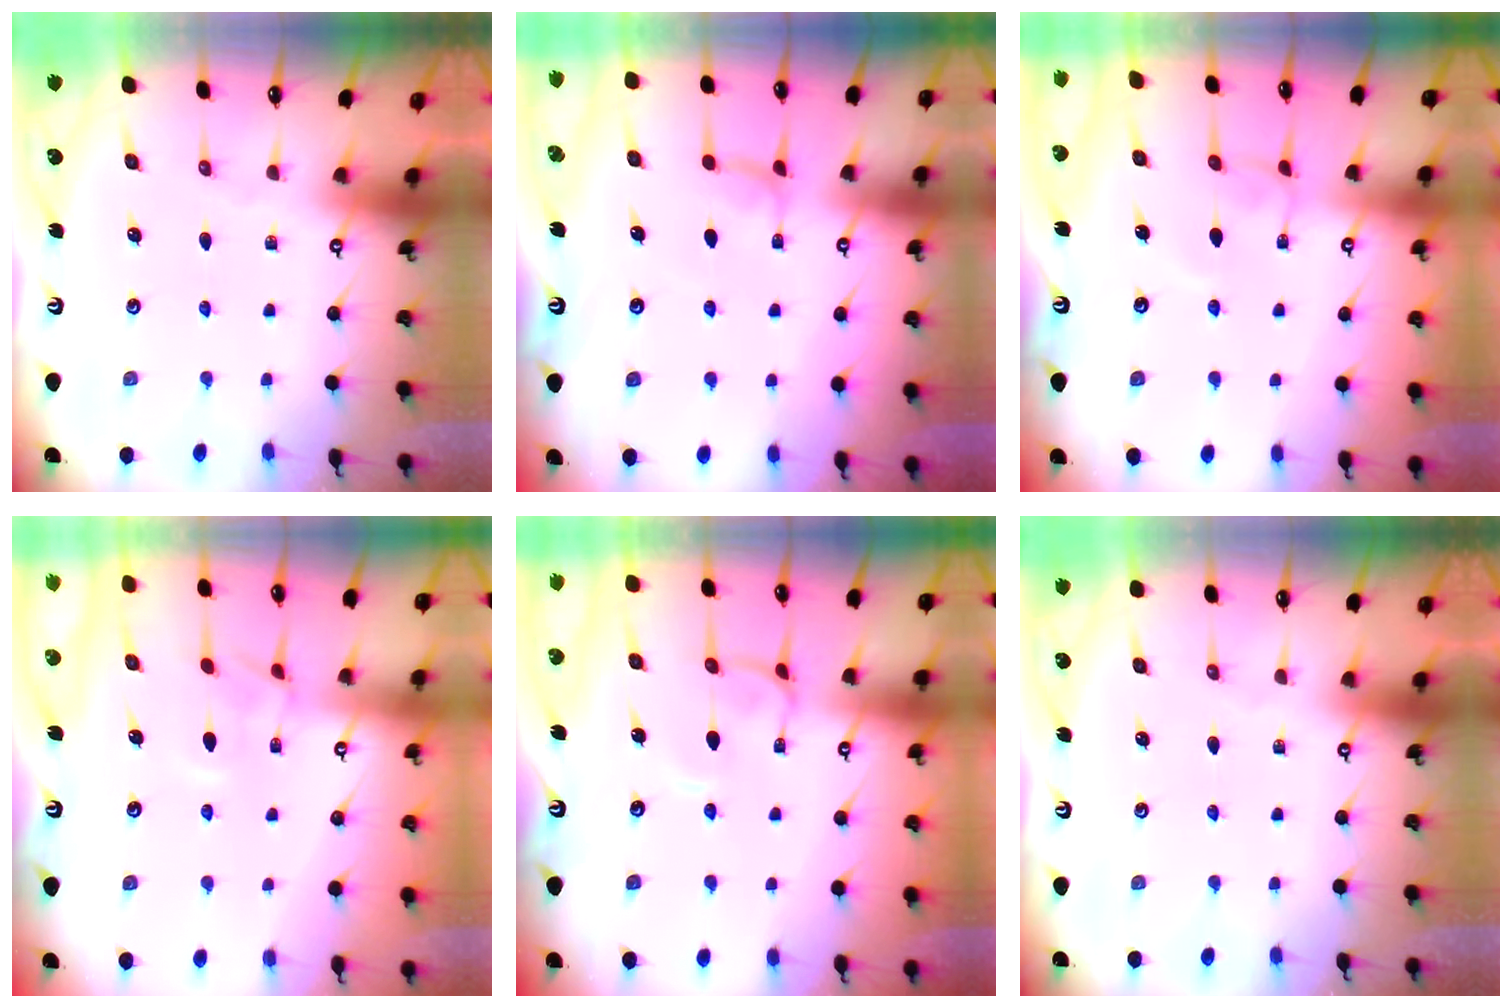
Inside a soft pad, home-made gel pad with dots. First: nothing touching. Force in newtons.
{"total": 0.5, "press": 0.3, "slide": 0.4}
{"total": 1.1, "press": 1.0, "slide": 0.3}
{"total": 1.2, "press": 0.9, "slide": 0.8}
{"total": 2.3, "press": 2.3, "slide": 0.4}
{"total": 0.0}